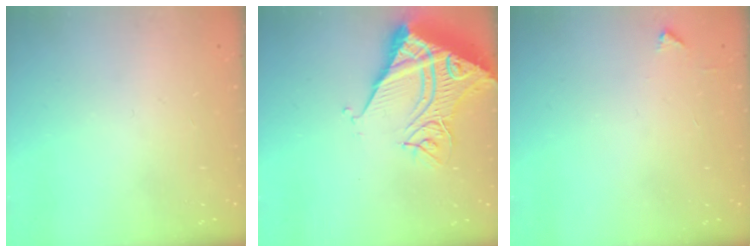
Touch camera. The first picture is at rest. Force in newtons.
{"total": 16.3, "press": 16.2, "slide": 1.9}
{"total": 2.1, "press": 2.1, "slide": 0.3}